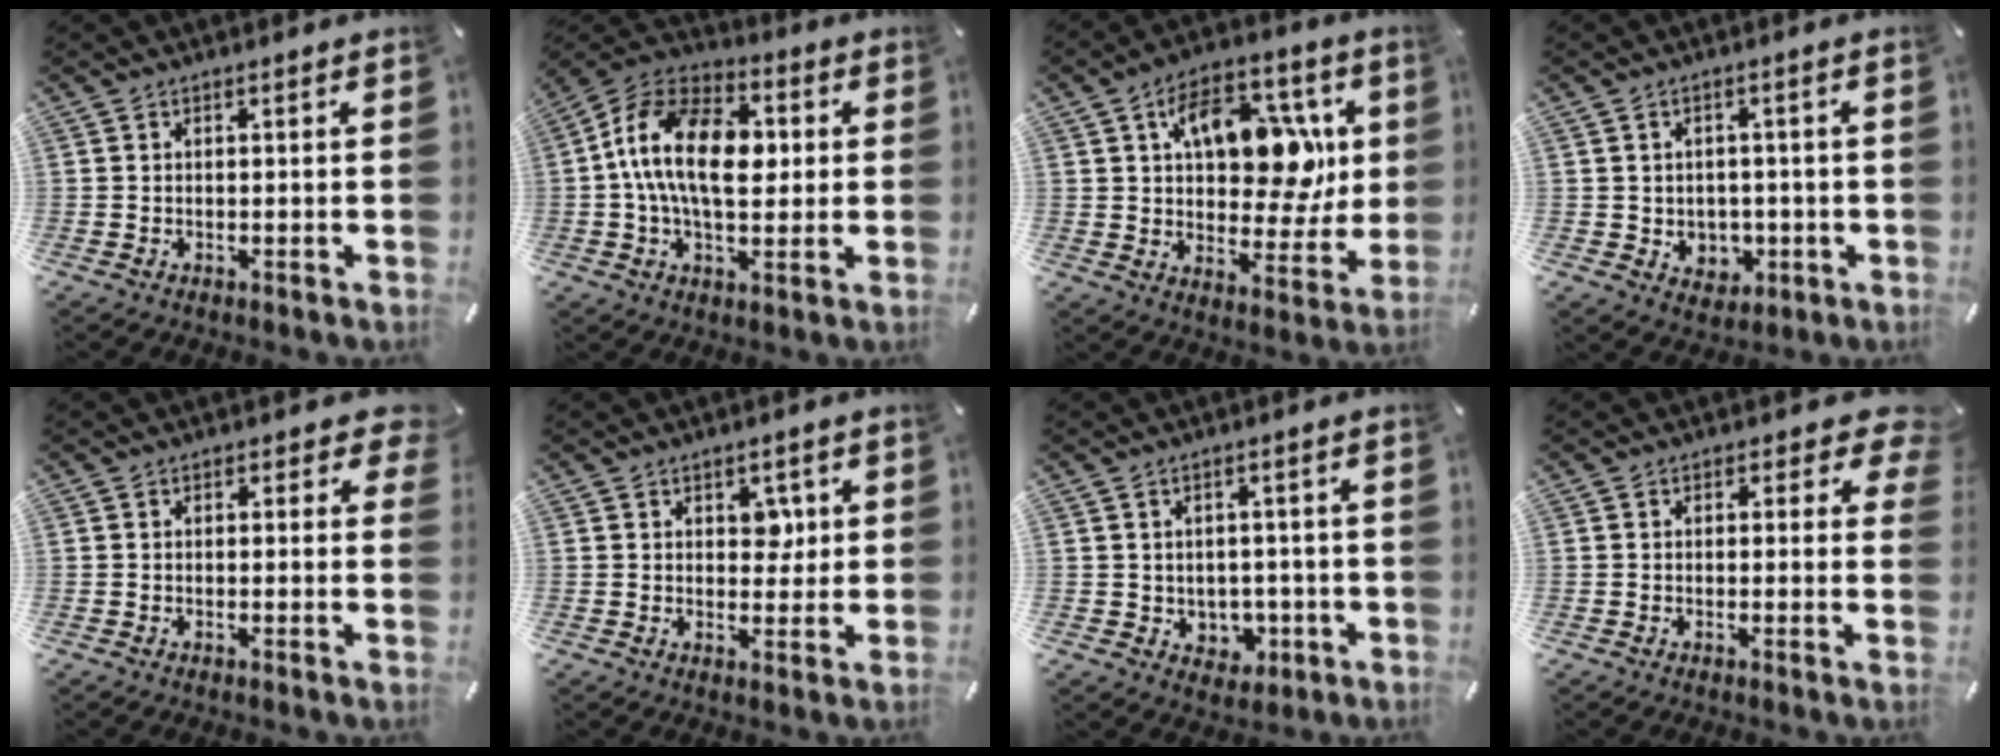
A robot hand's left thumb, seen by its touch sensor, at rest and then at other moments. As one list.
[{"total": 17.2, "force": [0.7, 10.8, 13.4], "torque": [-0.278, 0.011, 0.010]}, {"total": 17.9, "force": [5.1, 11.1, 13.0], "torque": [-0.177, -0.013, 0.091]}, {"total": 4.8, "force": [-0.3, 4.5, 1.7], "torque": [-0.013, 0.001, -0.007]}, {"total": 2.9, "force": [1.1, 1.8, 2.0], "torque": [-0.011, -0.004, 0.012]}, {"total": 4.7, "force": [1.6, 3.4, 2.8], "torque": [-0.022, -0.009, 0.019]}, {"total": 4.5, "force": [0.4, 4.3, 1.2], "torque": [-0.007, -0.002, 0.006]}, {"total": 5.2, "force": [2.2, 2.9, 3.7], "torque": [-0.037, -0.010, 0.031]}]